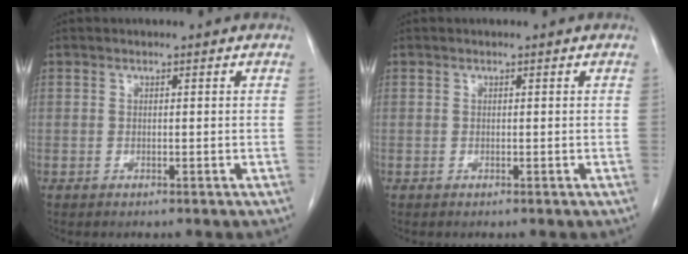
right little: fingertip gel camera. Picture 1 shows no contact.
{"total": 0.0}